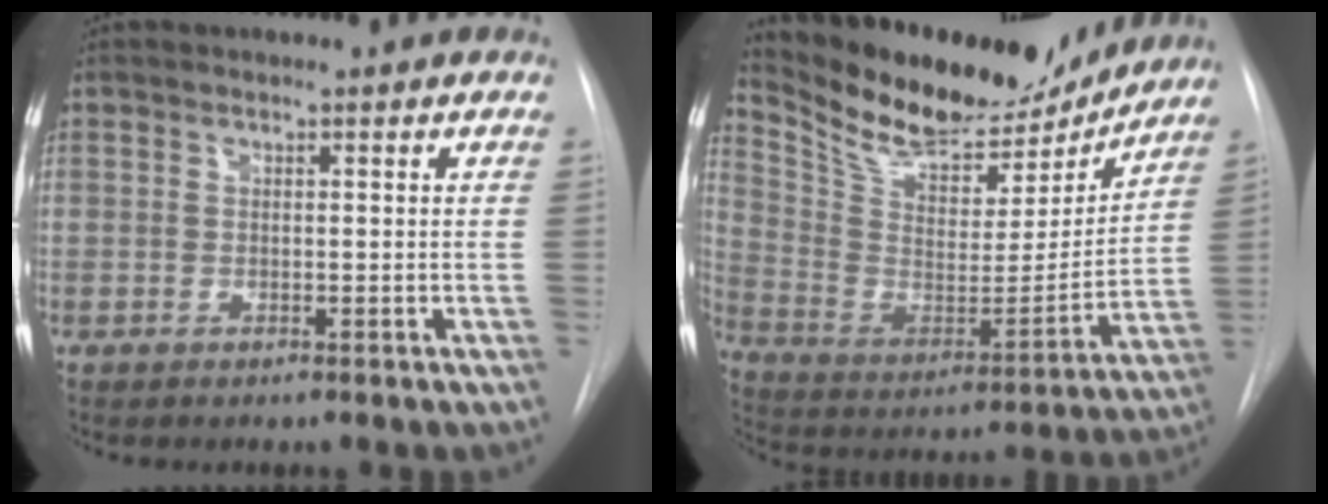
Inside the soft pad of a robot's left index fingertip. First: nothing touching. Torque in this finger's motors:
{"motor_torque": [-0.34, -0.61, 0.39, 0.07]}